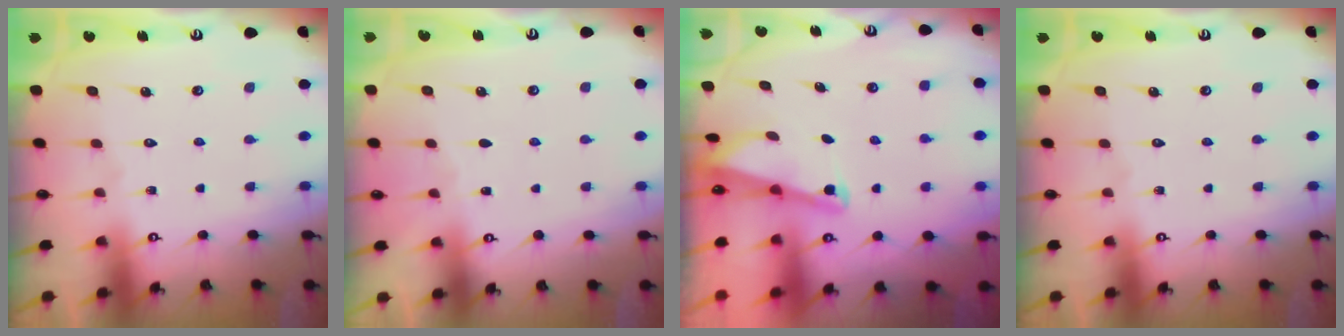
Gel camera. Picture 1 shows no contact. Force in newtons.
{"total": 2.5, "press": 2.5, "slide": 0.3}
{"total": 2.1, "press": 2.0, "slide": 0.3}
{"total": 0.0}